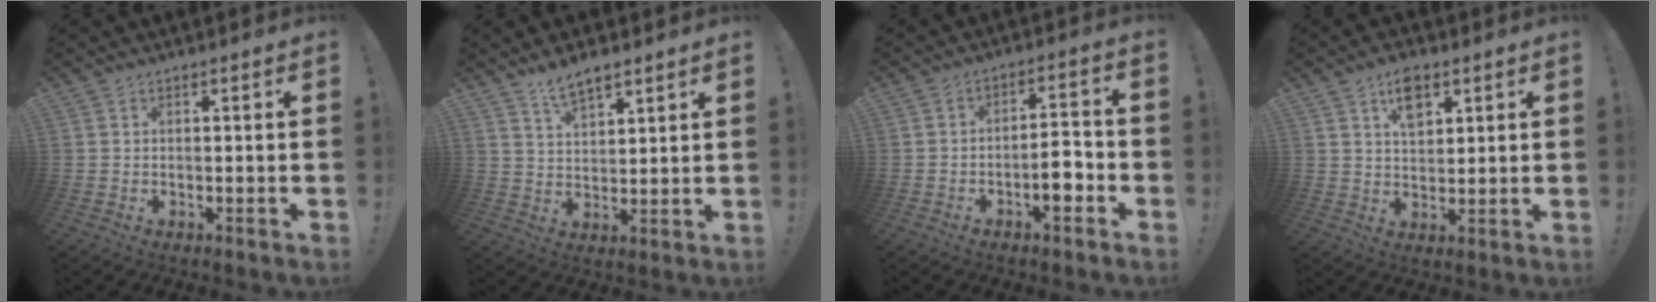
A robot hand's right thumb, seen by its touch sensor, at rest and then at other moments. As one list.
[{"total": 6.8, "force": [5.3, 2.4, 3.6], "torque": [-0.063, -0.026, 0.096]}, {"total": 7.5, "force": [-3.1, 2.5, 6.3], "torque": [-0.087, 0.013, -0.055]}, {"total": 7.8, "force": [4.1, 4.4, 4.9], "torque": [-0.076, -0.004, 0.073]}]